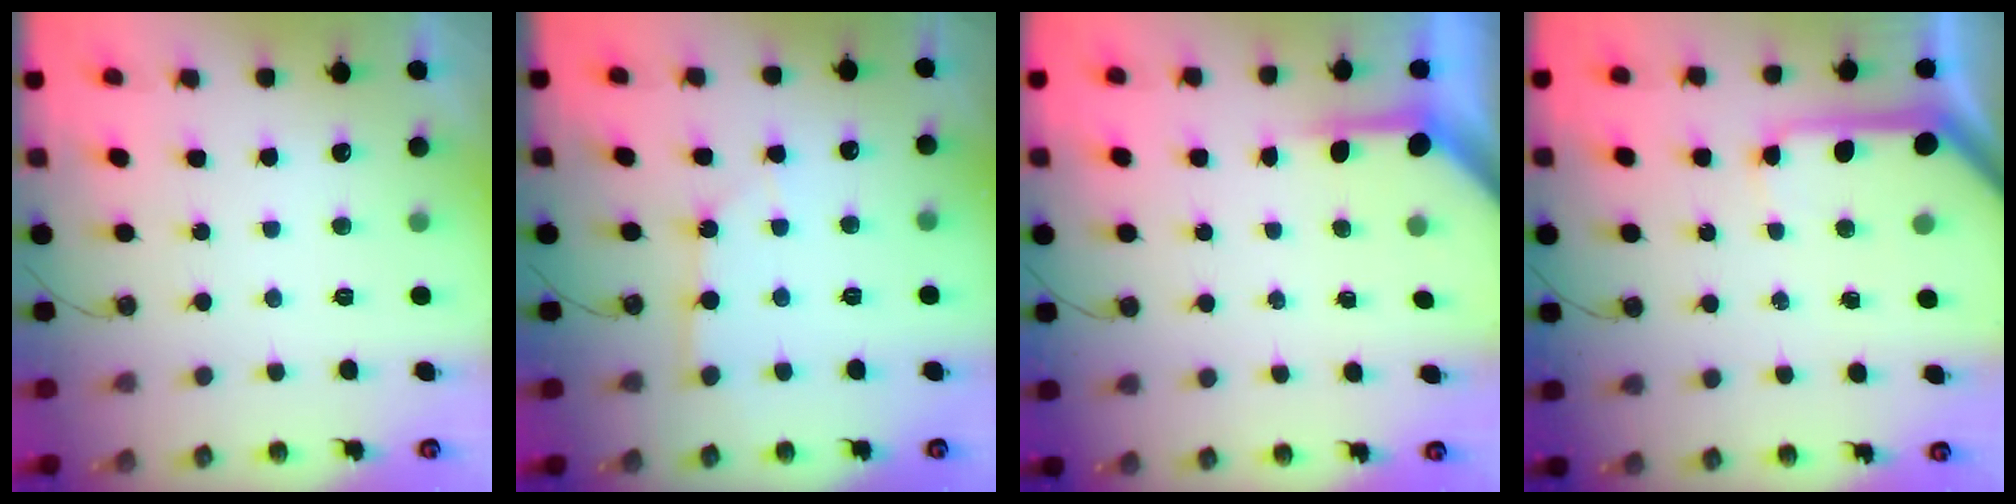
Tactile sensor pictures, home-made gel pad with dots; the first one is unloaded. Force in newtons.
{"total": 3.8, "press": 3.8, "slide": 0.5}
{"total": 3.8, "press": 3.8, "slide": 0.3}
{"total": 9.7, "press": 9.6, "slide": 1.0}